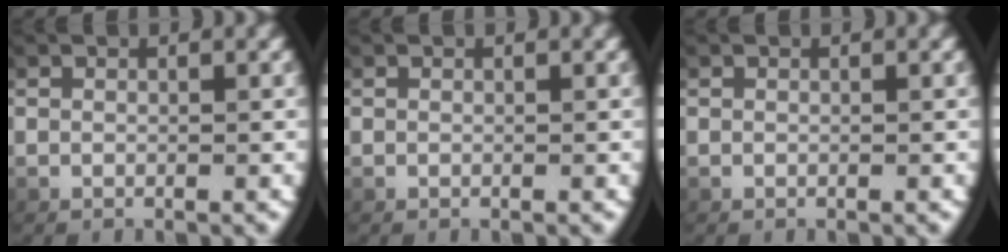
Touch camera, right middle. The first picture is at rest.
{"total": 0.0}
{"total": 0.0}